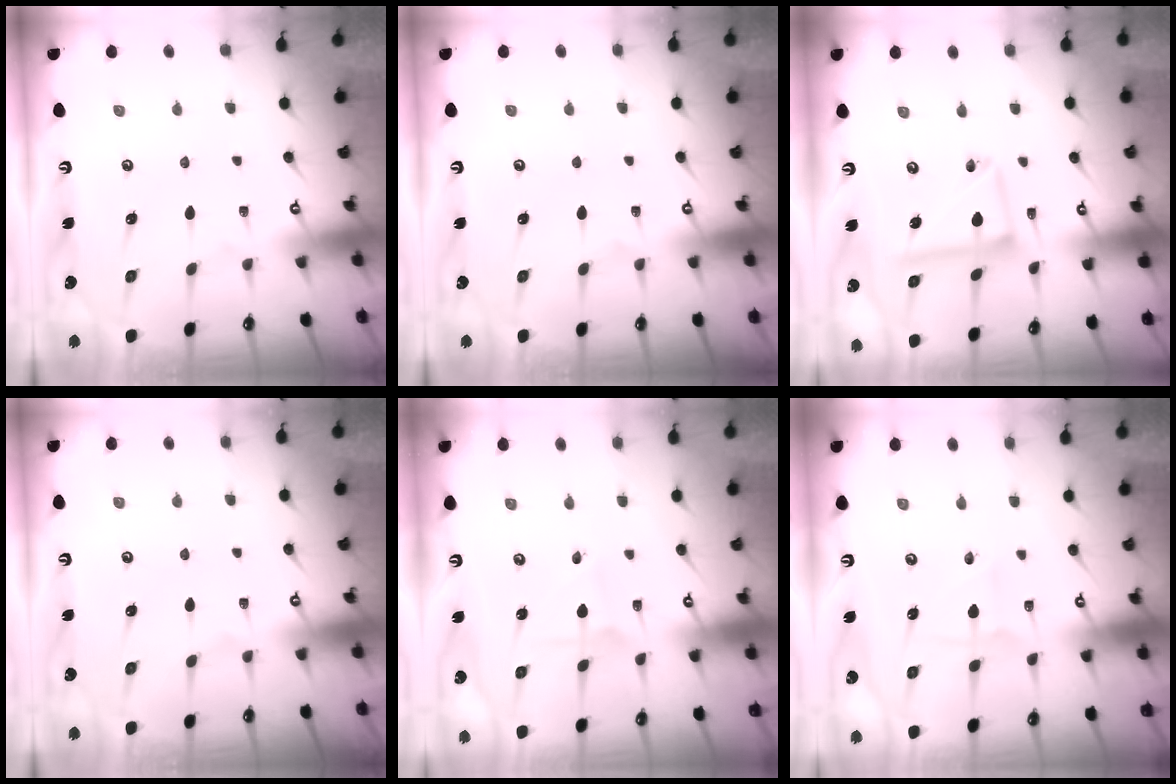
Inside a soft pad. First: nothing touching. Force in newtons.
{"total": 0.0}
{"total": 10.2, "press": 10.2, "slide": 0.8}
{"total": 0.0}
{"total": 1.4, "press": 1.4, "slide": 0.1}
{"total": 2.6, "press": 2.4, "slide": 0.9}